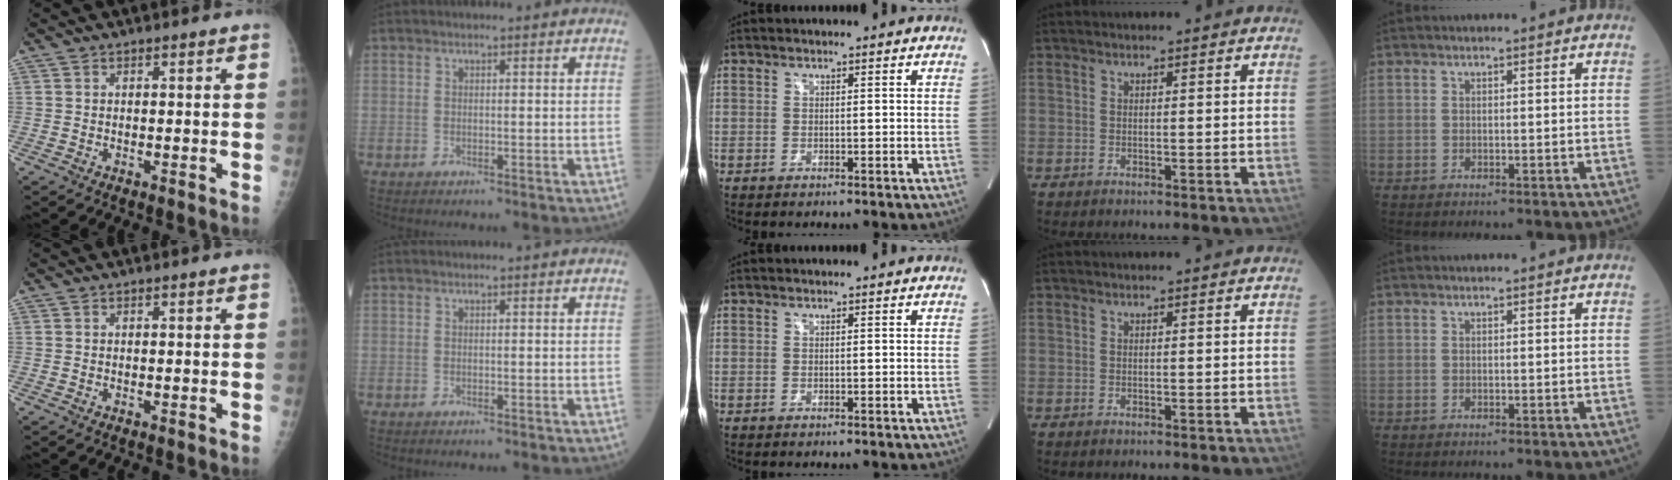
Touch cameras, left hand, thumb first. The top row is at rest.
{}